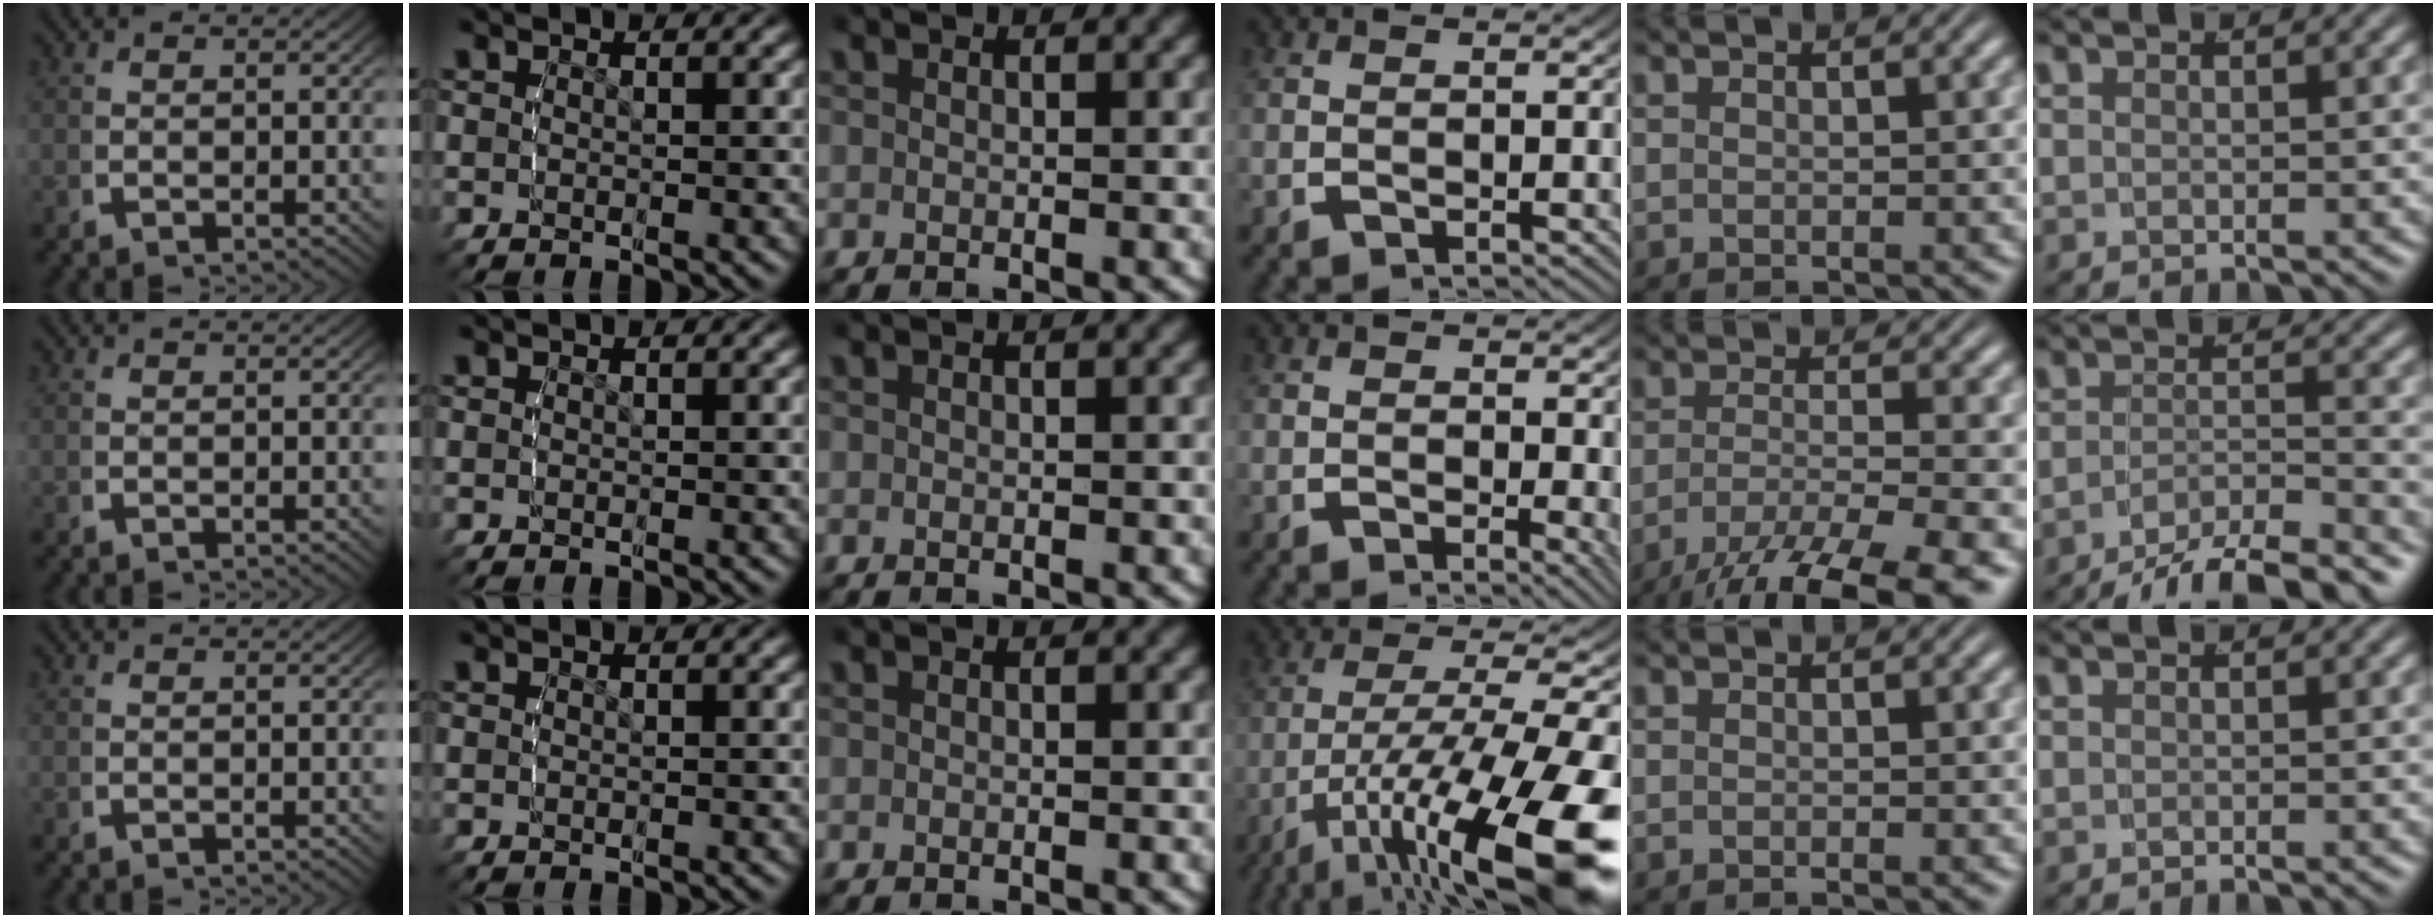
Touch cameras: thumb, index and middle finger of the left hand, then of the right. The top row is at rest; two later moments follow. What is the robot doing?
{"motion": "lift_and_place", "object": "condiment"}